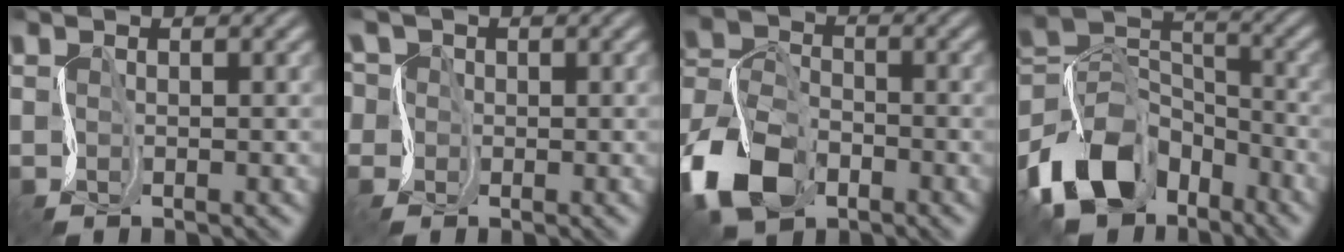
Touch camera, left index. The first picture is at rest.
{"total": 4.4, "force": [0.8, 4.1, 1.5], "torque": [-0.033, 0.028, -0.021]}
{"total": 9.8, "force": [-5.0, 6.0, 5.9], "torque": [-0.138, -0.006, -0.120]}
{"total": 12.0, "force": [-6.9, 7.5, 6.3], "torque": [-0.126, 0.005, -0.143]}